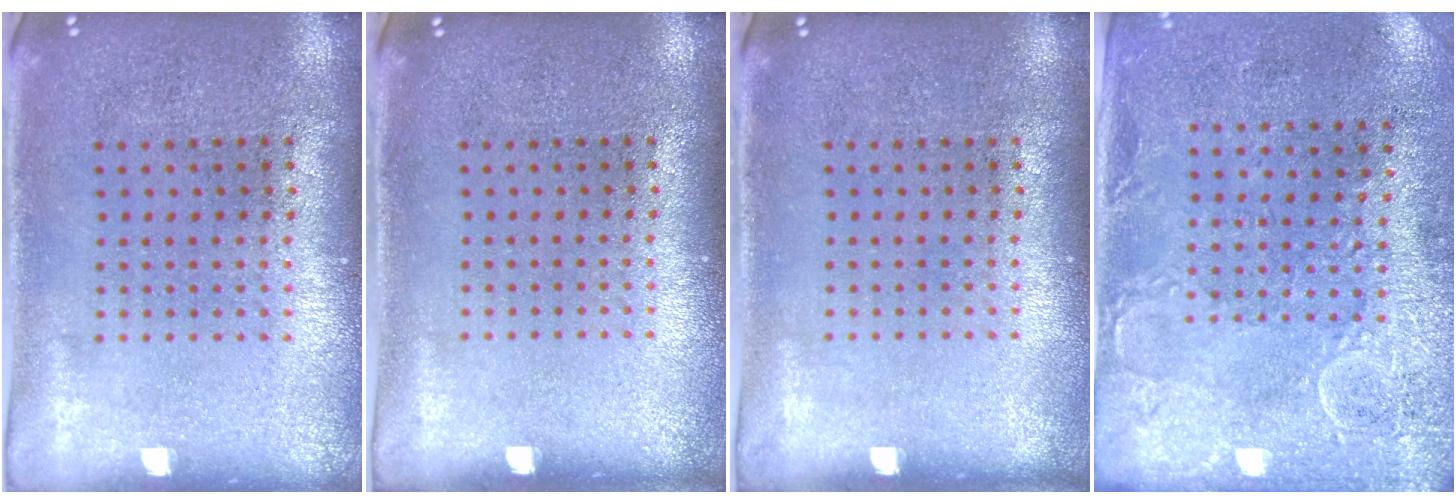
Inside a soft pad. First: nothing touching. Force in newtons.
{"total": 0.0}
{"total": 0.0}
{"total": 2.9, "press": 2.4, "slide": 1.6}